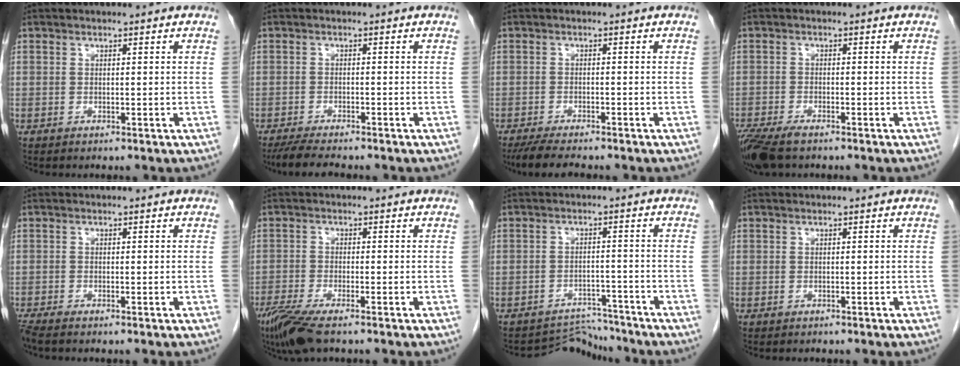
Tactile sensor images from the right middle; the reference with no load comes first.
{"total": 4.9, "force": [-4.3, 0.3, 2.4], "torque": [-0.047, -0.017, -0.073]}
{"total": 5.5, "force": [-4.7, 0.6, 2.8], "torque": [-0.051, -0.017, -0.079]}
{"total": 6.7, "force": [-5.1, 2.0, 3.9], "torque": [-0.073, -0.014, -0.091]}
{"total": 1.8, "force": [-1.5, -0.1, 0.9], "torque": [-0.022, -0.006, -0.032]}
{"total": 6.4, "force": [-4.6, 0.8, 4.4], "torque": [-0.085, -0.017, -0.083]}
{"total": 4.7, "force": [-4.3, 0.4, -2.0], "torque": [0.037, 0.014, -0.063]}
{"total": 0.0}